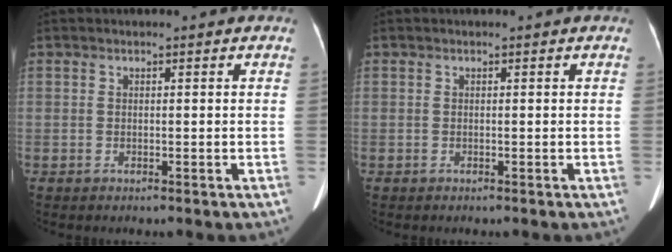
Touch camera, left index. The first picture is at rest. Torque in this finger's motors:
{"motor_torque": [-0.01, 0.01, 0.07, 0.02]}